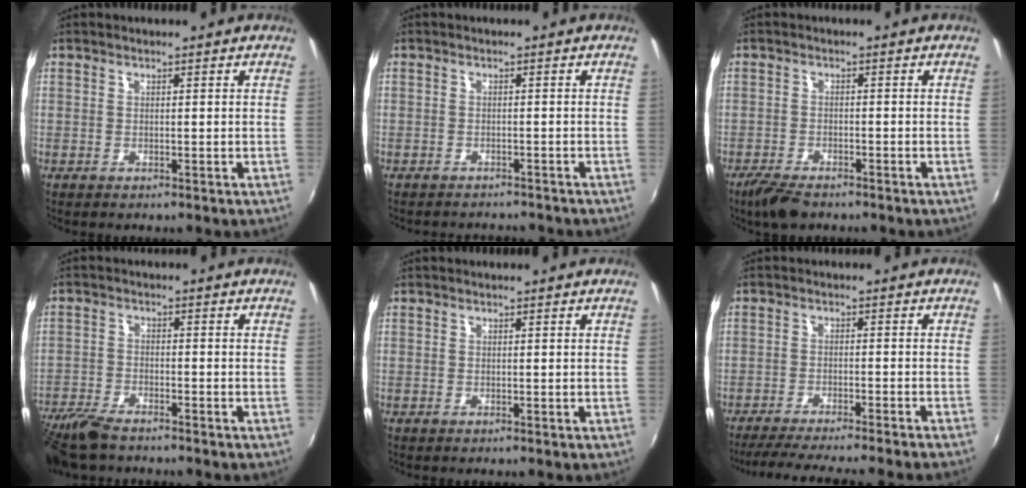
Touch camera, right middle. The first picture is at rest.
{"total": 4.2, "force": [-3.8, 1.3, 0.9], "torque": [-0.028, 0.000, -0.054]}
{"total": 5.0, "force": [-4.0, 1.6, 2.5], "torque": [-0.069, -0.010, -0.076]}
{"total": 9.4, "force": [-8.0, 2.5, 4.4], "torque": [-0.115, -0.026, -0.153]}
{"total": 0.0}
{"total": 11.3, "force": [-10.0, -1.4, 5.1], "torque": [-0.110, -0.013, -0.151]}